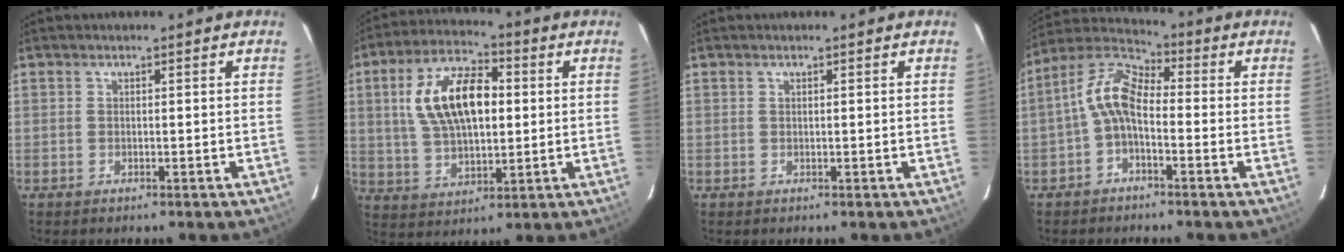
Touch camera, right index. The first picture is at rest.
{"total": 15.4, "force": [2.7, 7.9, 12.9], "torque": [-0.247, 0.021, 0.052]}
{"total": 0.0}
{"total": 7.8, "force": [-1.9, 3.9, 6.4], "torque": [-0.141, 0.024, -0.044]}